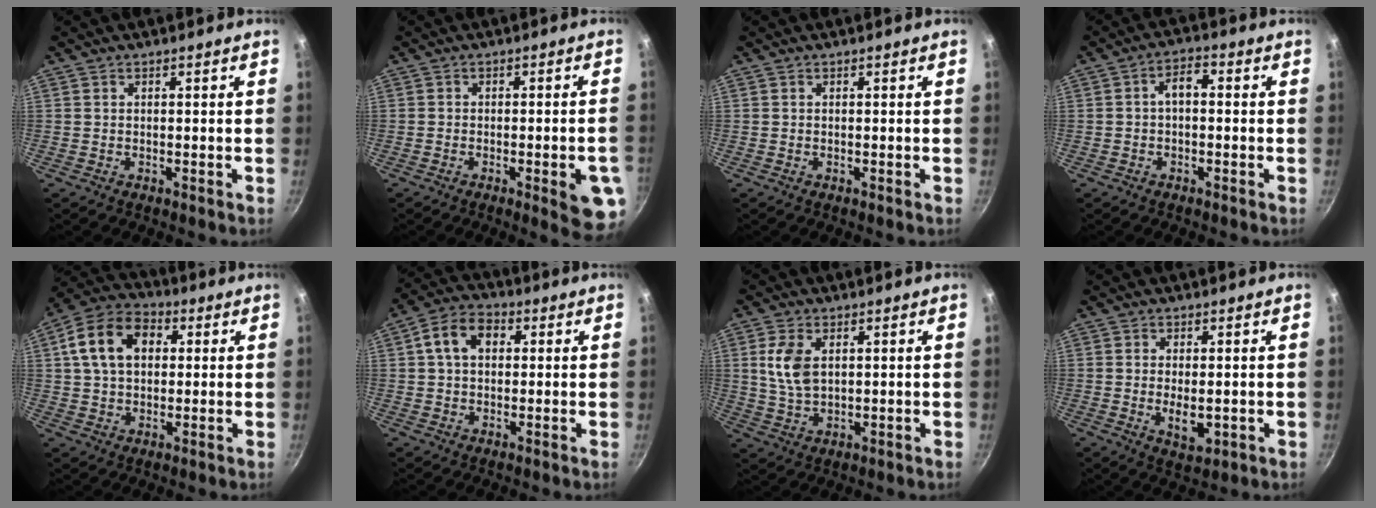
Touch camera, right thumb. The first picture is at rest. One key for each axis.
{"total": 8.2, "fx": -2.8, "fy": 2.0, "fz": 7.4, "tx": -0.072, "ty": 0.008, "tz": -0.032}
{"total": 0.0}
{"total": 6.7, "fx": -0.1, "fy": 3.8, "fz": 5.5, "tx": -0.080, "ty": 0.030, "tz": -0.008}
{"total": 13.2, "fx": 3.1, "fy": 9.2, "fz": 8.9, "tx": -0.136, "ty": 0.018, "tz": 0.036}
{"total": 8.4, "fx": 1.9, "fy": 6.0, "fz": 5.6, "tx": -0.080, "ty": 0.018, "tz": 0.019}
{"total": 7.3, "fx": 1.8, "fy": 4.3, "fz": 5.6, "tx": -0.108, "ty": -0.009, "tz": 0.038}
{"total": 5.3, "fx": -0.5, "fy": 2.5, "fz": 4.6, "tx": -0.079, "ty": -0.010, "tz": -0.002}